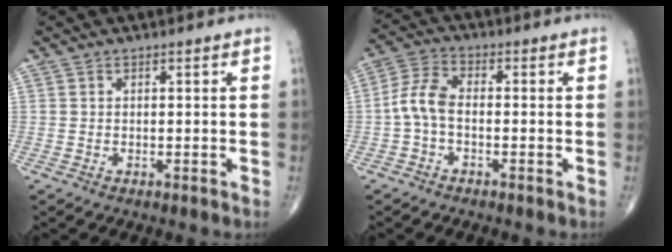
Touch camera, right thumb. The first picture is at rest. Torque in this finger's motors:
{"motor_torque": [0.00, -0.02, 0.88, 0.02, 0.06]}